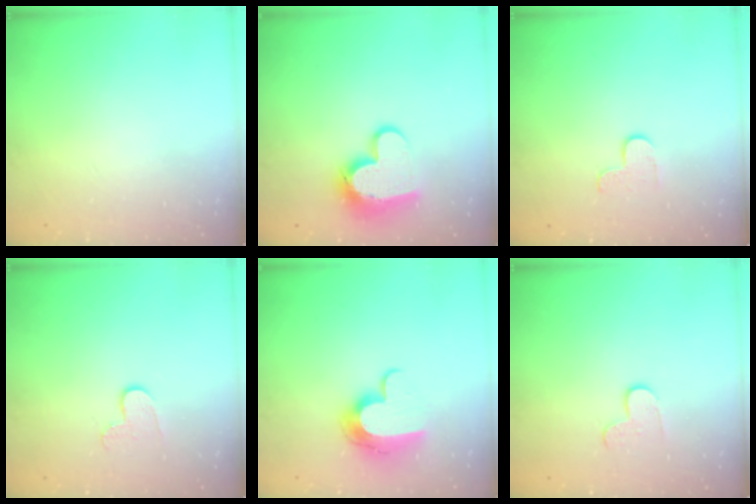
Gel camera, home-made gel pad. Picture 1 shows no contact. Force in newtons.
{"total": 13.2, "press": 13.2, "slide": 1.1}
{"total": 3.1, "press": 3.1, "slide": 0.4}
{"total": 6.2, "press": 6.1, "slide": 0.5}
{"total": 11.3, "press": 11.3, "slide": 0.2}
{"total": 3.3, "press": 3.3, "slide": 0.3}